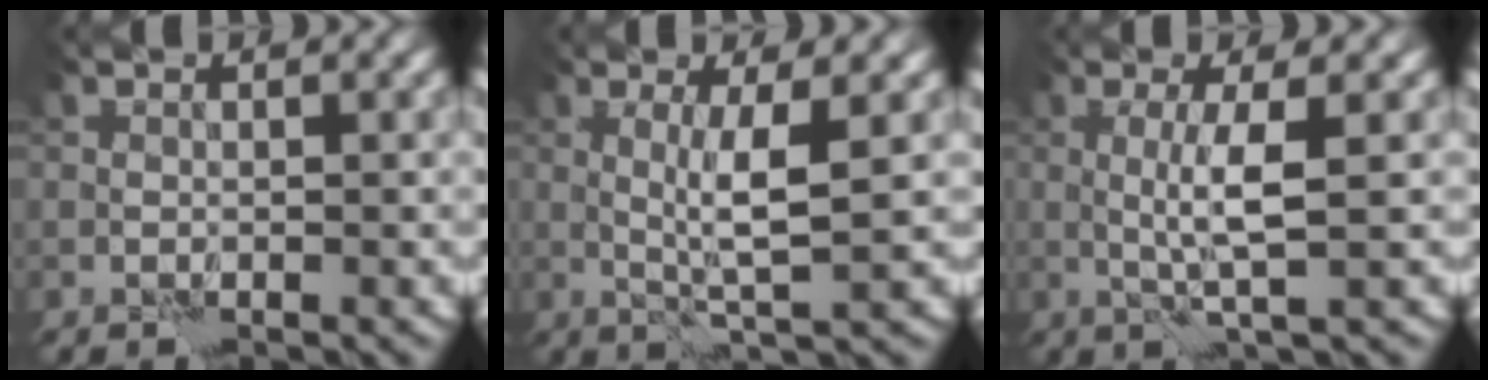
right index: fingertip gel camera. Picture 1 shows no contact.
{"total": 3.5, "force": [0.8, 0.1, 3.4], "torque": [-0.065, -0.005, 0.018]}
{"total": 3.1, "force": [0.5, 0.1, 3.1], "torque": [-0.060, -0.003, 0.010]}